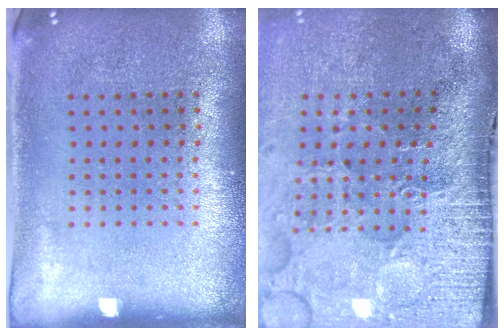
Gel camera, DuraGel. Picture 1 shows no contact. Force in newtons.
{"total": 5.1, "press": 4.1, "slide": 3.0}